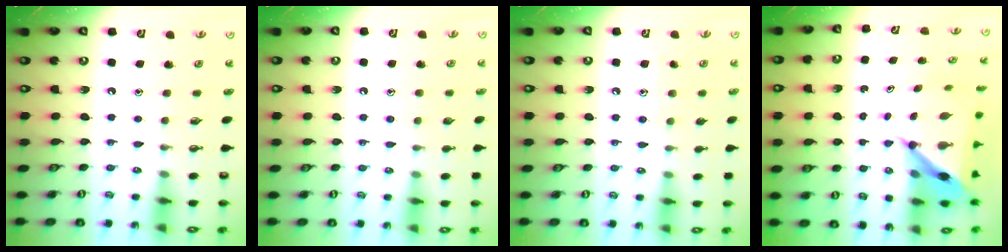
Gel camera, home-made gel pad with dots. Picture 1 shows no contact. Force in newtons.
{"total": 6.0, "press": 6.0, "slide": 0.7}
{"total": 6.6, "press": 6.6, "slide": 0.4}
{"total": 9.1, "press": 9.1, "slide": 0.5}